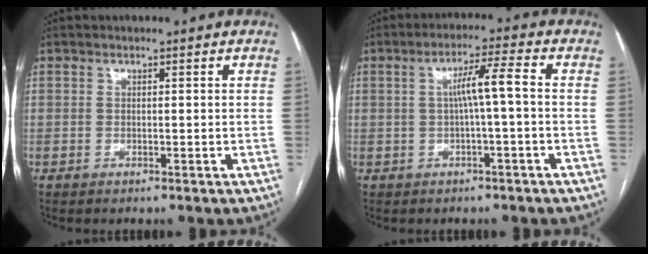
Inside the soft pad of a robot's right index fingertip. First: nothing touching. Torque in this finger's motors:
{"motor_torque": [0.47, -0.11, 0.22, 0.07]}